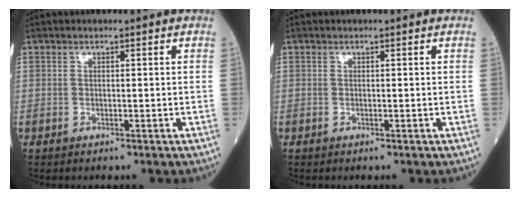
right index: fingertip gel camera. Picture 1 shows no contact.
{"total": 0.0}